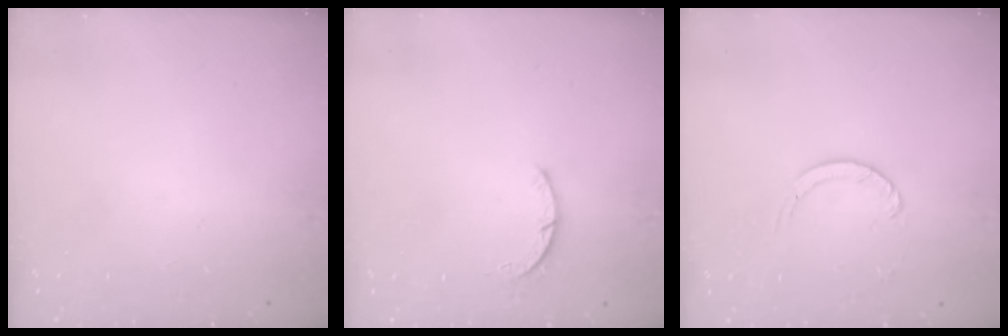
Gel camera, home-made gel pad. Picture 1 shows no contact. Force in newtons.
{"total": 2.4, "press": 2.4, "slide": 0.3}
{"total": 2.7, "press": 2.7, "slide": 0.3}